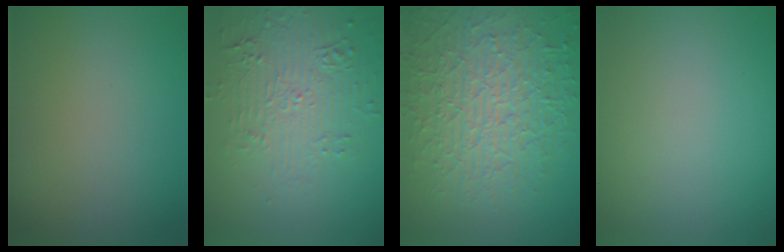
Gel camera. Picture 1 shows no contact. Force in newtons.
{"total": 5.2, "press": 3.7, "slide": 3.7}
{"total": 8.8, "press": 6.2, "slide": 6.2}
{"total": 0.0}